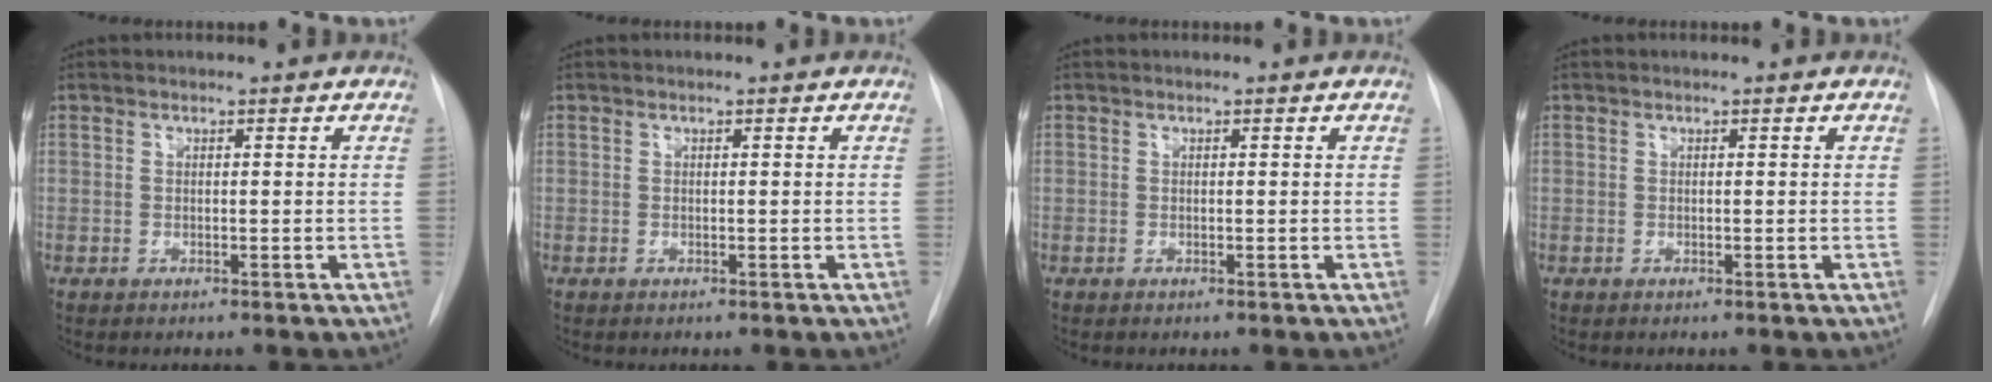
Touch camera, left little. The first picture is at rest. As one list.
[{"total": 0.0}, {"total": 0.0}, {"total": 0.0}]